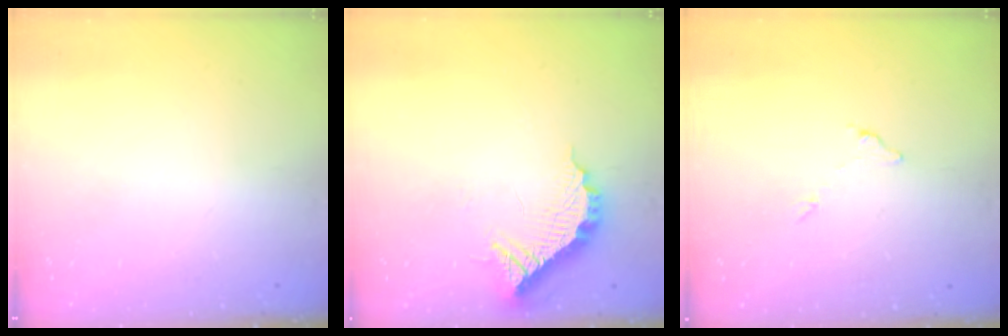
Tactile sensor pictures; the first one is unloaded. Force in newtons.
{"total": 12.0, "press": 12.0, "slide": 0.7}
{"total": 5.4, "press": 5.4, "slide": 0.2}